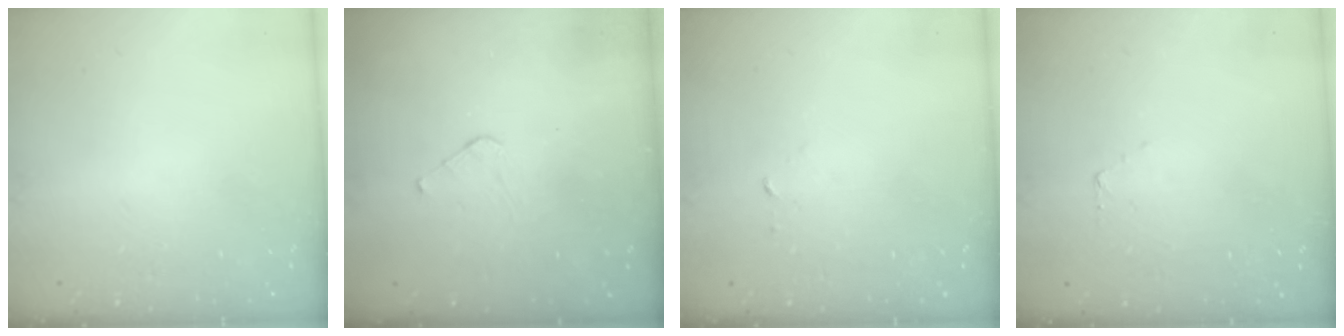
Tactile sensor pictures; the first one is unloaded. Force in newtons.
{"total": 4.0, "press": 4.0, "slide": 0.3}
{"total": 2.5, "press": 2.5, "slide": 0.2}
{"total": 3.3, "press": 3.3, "slide": 0.3}